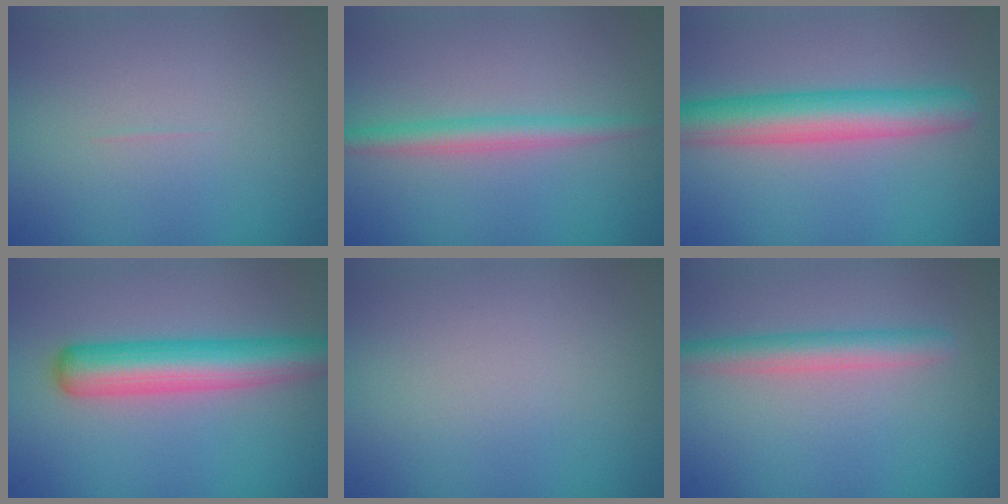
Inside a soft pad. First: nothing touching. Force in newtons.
{"total": 2.5, "press": 2.5, "slide": 0.1}
{"total": 5.9, "press": 5.9, "slide": 0.1}
{"total": 5.9, "press": 5.9, "slide": 0.2}
{"total": 0.0}
{"total": 3.0, "press": 3.0, "slide": 0.1}